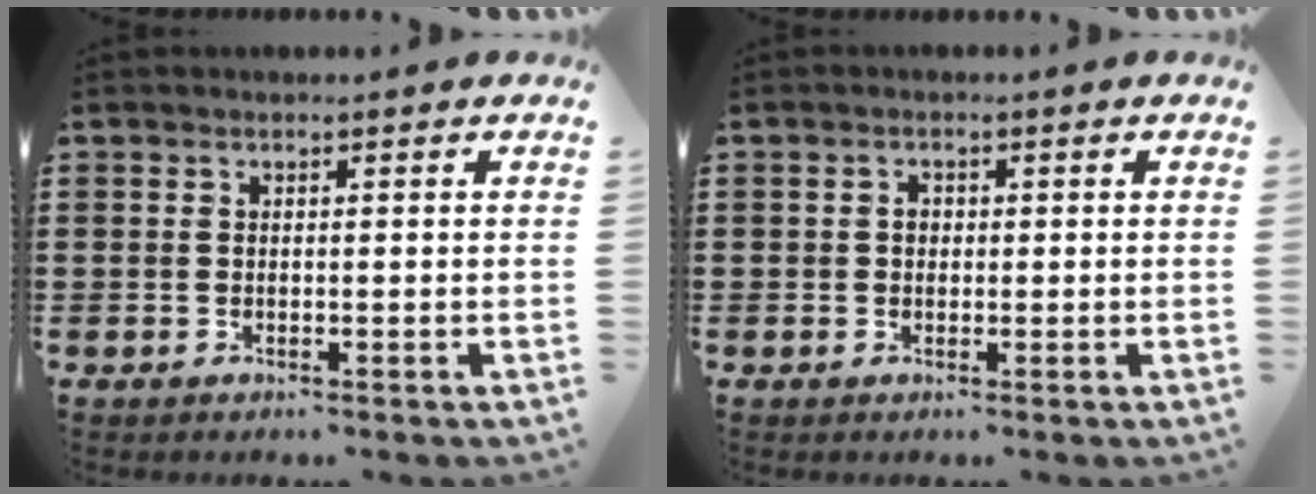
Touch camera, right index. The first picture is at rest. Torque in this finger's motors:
{"motor_torque": [0.35, -0.24, 0.12, 0.02]}